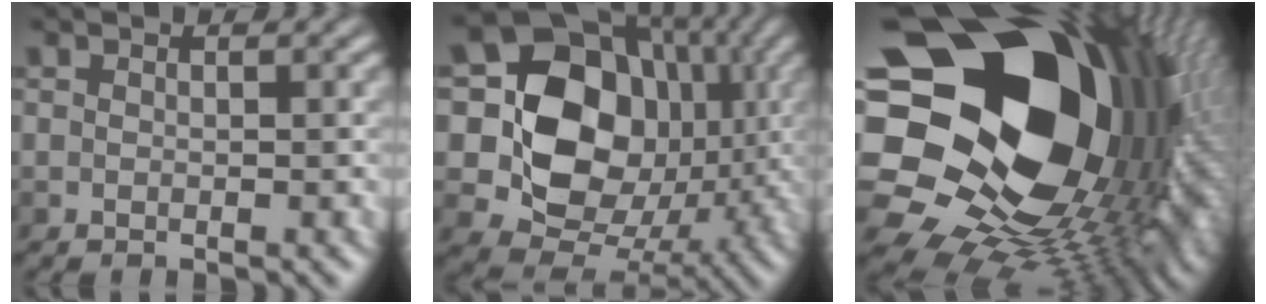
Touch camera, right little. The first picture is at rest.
{"total": 13.4, "force": [1.4, 11.2, 7.3], "torque": [-0.133, -0.001, 0.022]}
{"total": 21.6, "force": [1.2, 16.3, 14.2], "torque": [-0.260, -0.030, -0.005]}